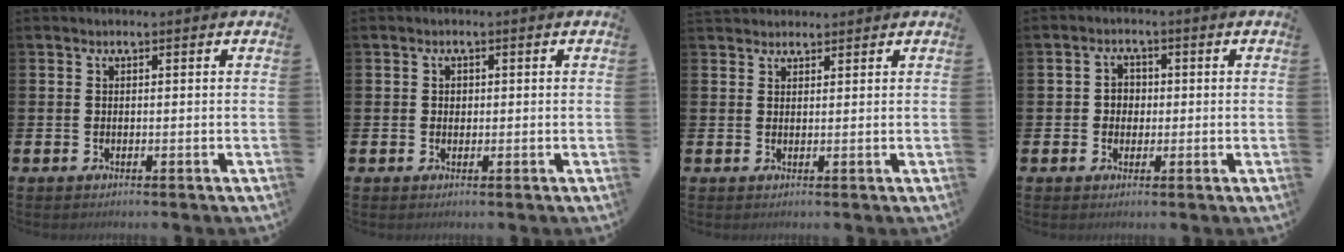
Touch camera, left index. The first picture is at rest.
{"total": 0.8, "force": [0.2, 0.8, 0.3], "torque": [0.002, 0.003, 0.000]}
{"total": 1.9, "force": [1.8, 0.6, 0.0], "torque": [0.006, -0.007, 0.031]}
{"total": 2.3, "force": [0.0, 2.2, 0.8], "torque": [-0.013, 0.007, -0.006]}